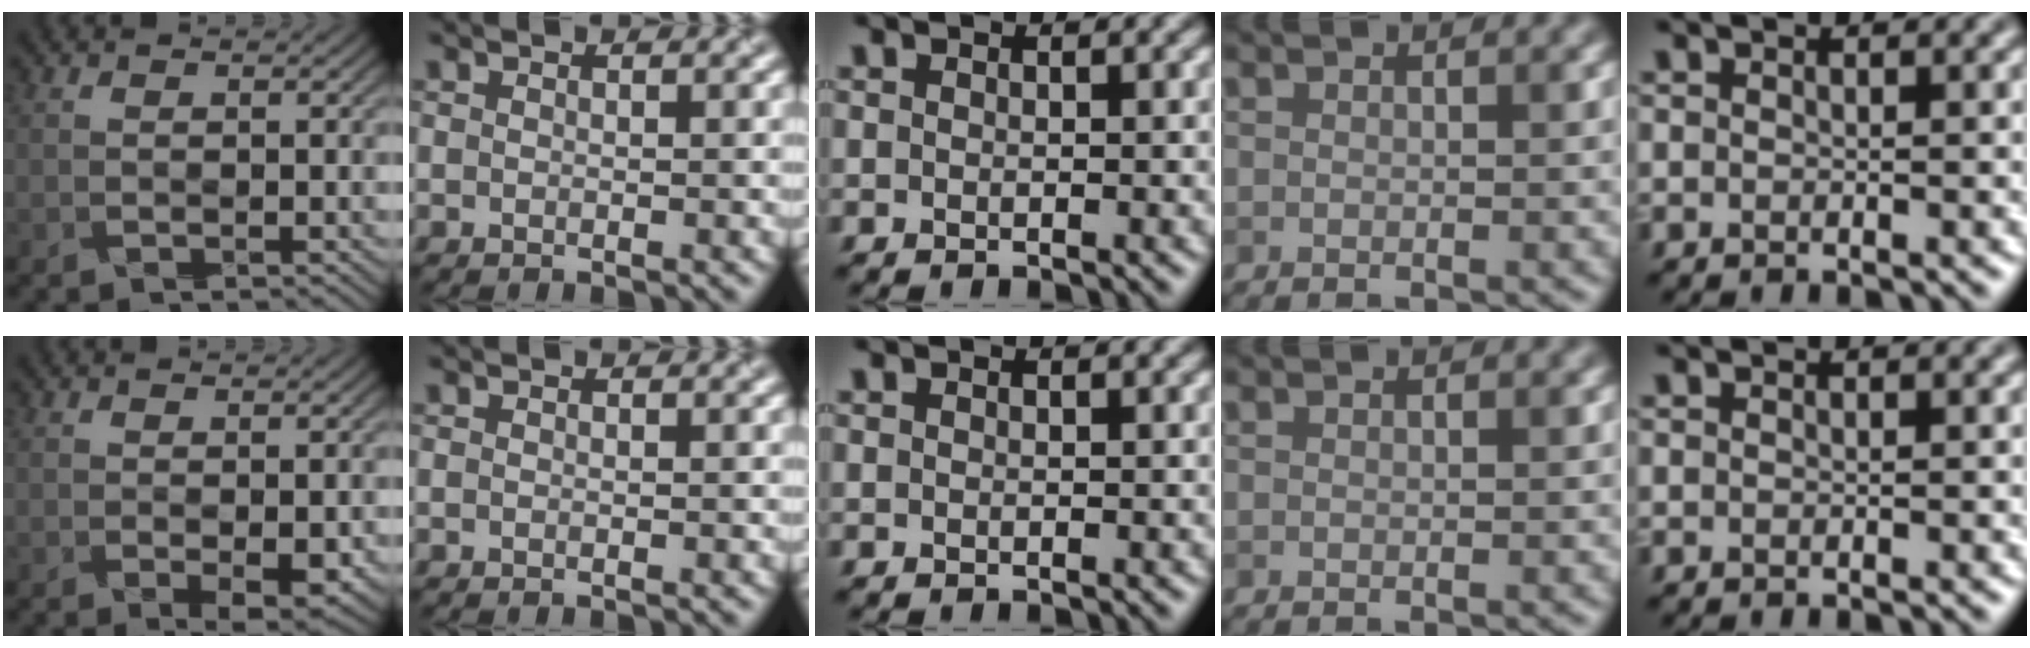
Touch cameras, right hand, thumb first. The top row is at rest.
{"thumb": {"total": 3.1, "force": [-0.6, 1.2, 2.8], "torque": [-0.046, -0.005, 0.000]}}